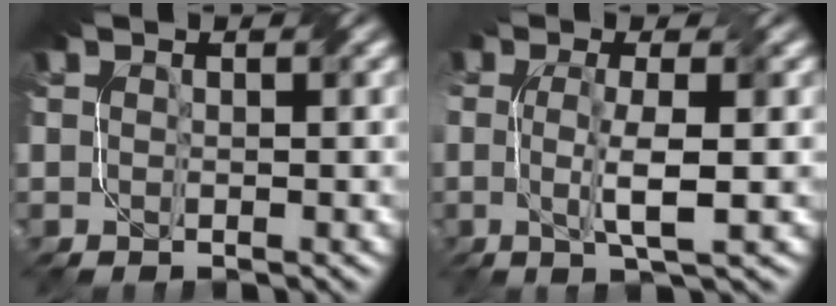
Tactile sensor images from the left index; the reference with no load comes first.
{"total": 3.8, "force": [-0.3, 0.6, 3.7], "torque": [-0.069, -0.004, -0.002]}